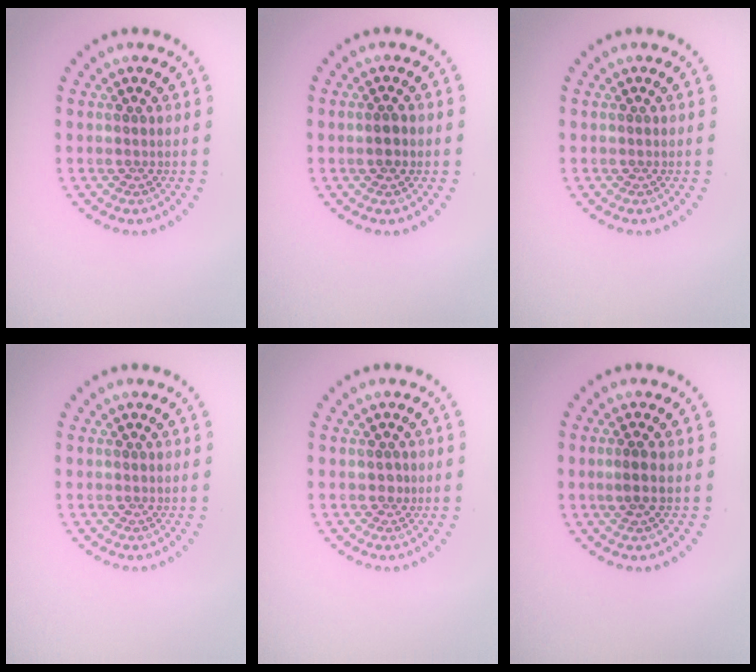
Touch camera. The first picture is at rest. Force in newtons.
{"total": 1.6, "press": 1.6, "slide": 0.3}
{"total": 0.0}
{"total": 0.0}
{"total": 0.7, "press": 0.6, "slide": 0.3}
{"total": 1.5, "press": 1.3, "slide": 0.7}